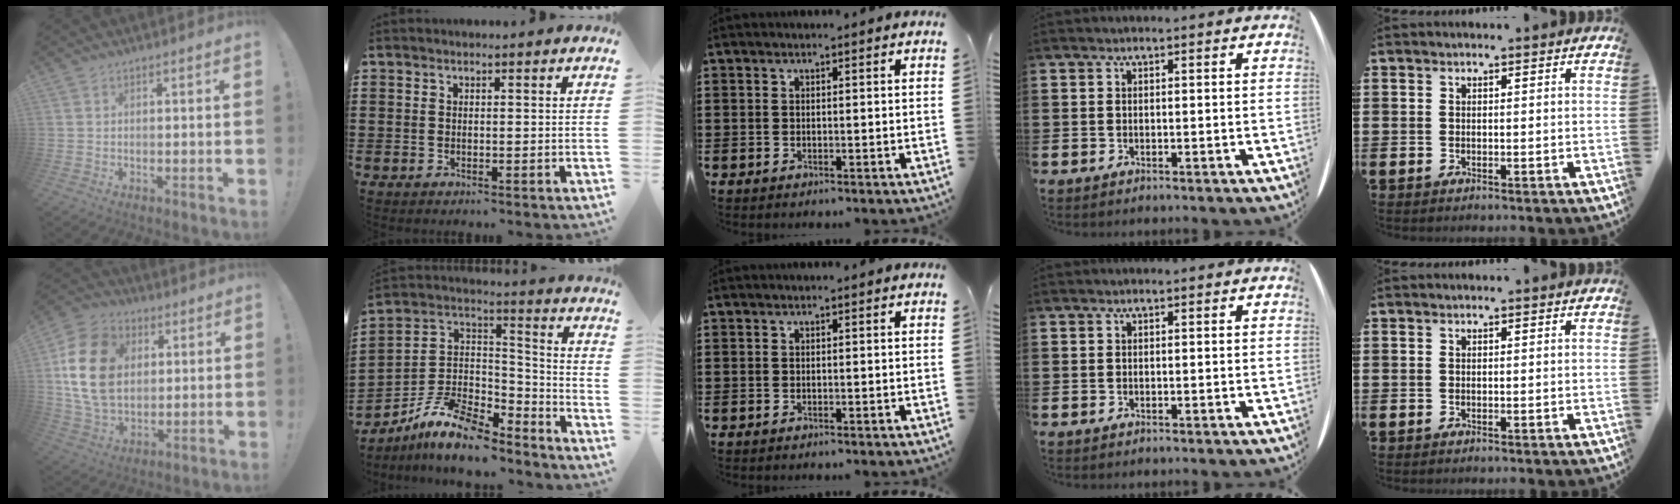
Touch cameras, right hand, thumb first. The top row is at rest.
{"thumb": {"total": 20.3, "force": [4.2, 15.0, 13.0], "torque": [-0.233, -0.009, 0.076]}, "index": {"total": 10.5, "force": [-7.9, 4.4, 5.3], "torque": [-0.124, 0.019, -0.159]}}